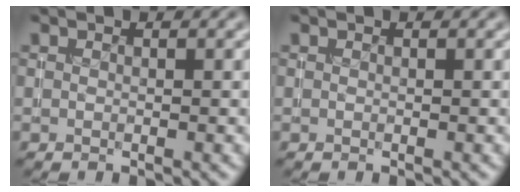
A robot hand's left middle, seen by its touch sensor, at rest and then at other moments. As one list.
[{"total": 0.0}]